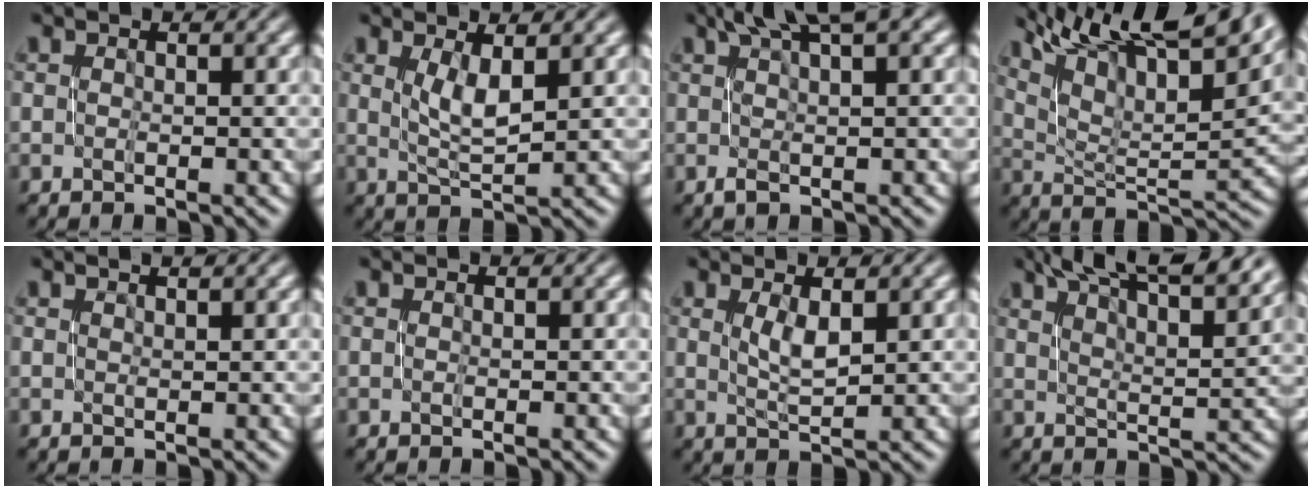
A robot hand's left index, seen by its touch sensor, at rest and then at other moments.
{"total": 2.8, "force": [0.9, 0.8, 2.5], "torque": [-0.050, -0.001, 0.022]}
{"total": 4.2, "force": [2.1, 0.7, 3.5], "torque": [-0.056, 0.009, 0.032]}
{"total": 15.4, "force": [10.9, 4.2, 10.1], "torque": [-0.166, 0.018, 0.170]}
{"total": 0.5, "force": [0.4, 0.0, 0.3], "torque": [-0.002, 0.004, 0.007]}
{"total": 0.0}
{"total": 2.1, "force": [0.8, 0.6, 1.9], "torque": [-0.040, 0.001, 0.018]}
{"total": 12.7, "force": [9.7, 3.1, 7.6], "torque": [-0.096, 0.026, 0.111]}